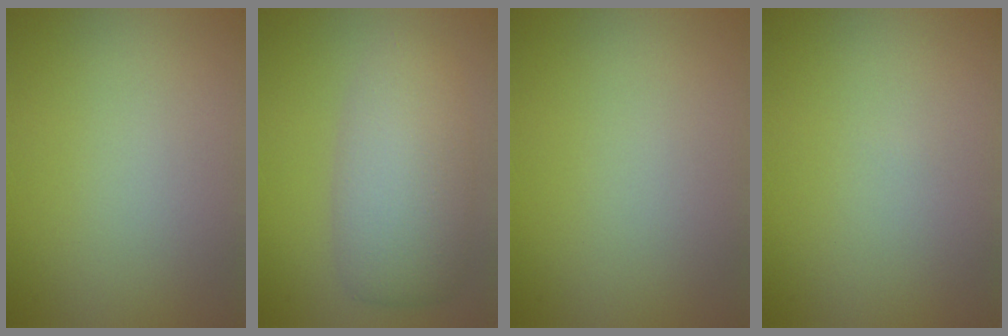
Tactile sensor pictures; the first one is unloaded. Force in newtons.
{"total": 6.2, "press": 6.2, "slide": 0.6}
{"total": 0.0}
{"total": 0.0}